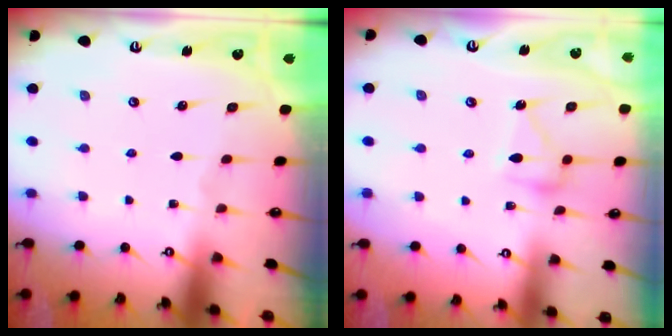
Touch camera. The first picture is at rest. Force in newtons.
{"total": 12.0, "press": 11.9, "slide": 0.6}